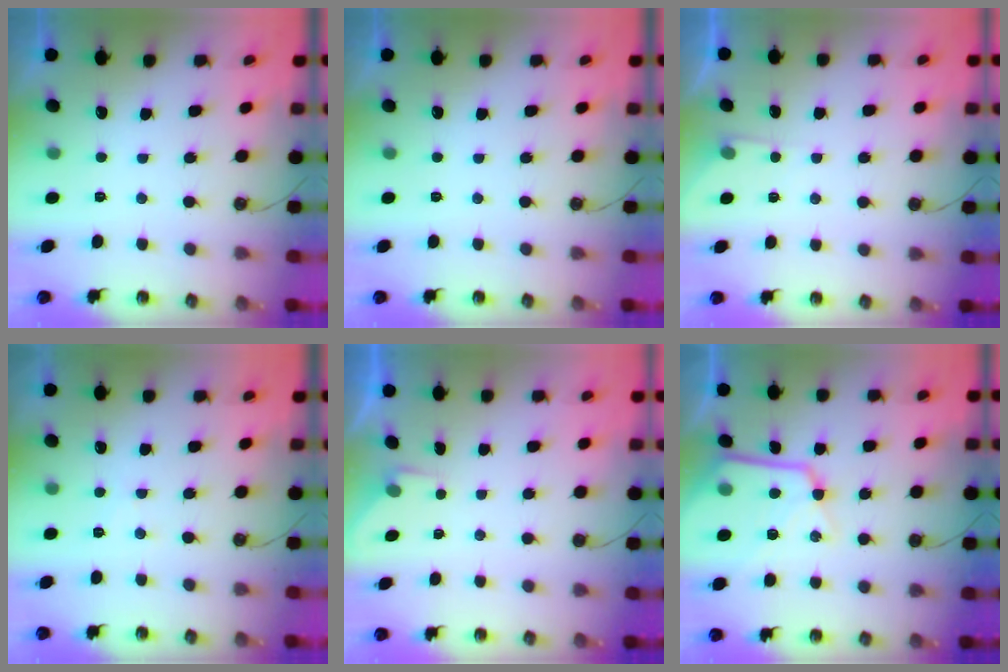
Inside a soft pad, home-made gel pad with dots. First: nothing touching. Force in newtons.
{"total": 0.0}
{"total": 3.1, "press": 3.1, "slide": 0.5}
{"total": 4.3, "press": 4.2, "slide": 0.7}
{"total": 2.6, "press": 2.6, "slide": 0.5}
{"total": 15.9, "press": 15.8, "slide": 1.5}